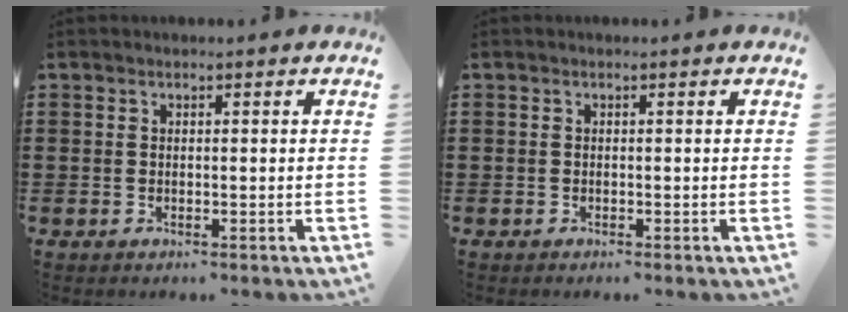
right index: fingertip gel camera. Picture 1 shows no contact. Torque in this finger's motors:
{"motor_torque": [-0.01, 0.04, -0.05, -0.01]}